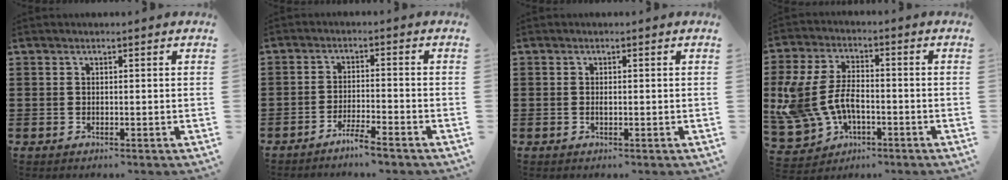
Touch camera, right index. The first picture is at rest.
{"total": 3.7, "force": [-3.4, -0.4, 1.4], "torque": [-0.031, -0.002, -0.067]}
{"total": 0.7, "force": [-0.1, 0.3, 0.7], "torque": [-0.016, -0.002, -0.001]}
{"total": 9.5, "force": [-1.8, 6.3, 6.9], "torque": [-0.190, 0.002, -0.040]}